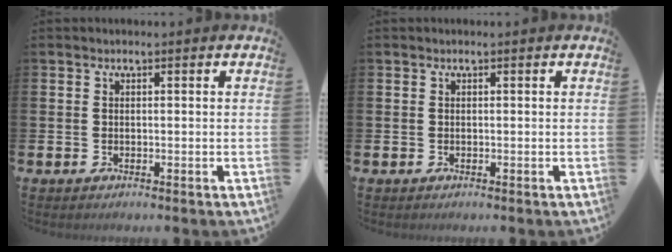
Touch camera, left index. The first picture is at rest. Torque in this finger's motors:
{"motor_torque": [-0.03, 0.01, 0.00, 0.01]}